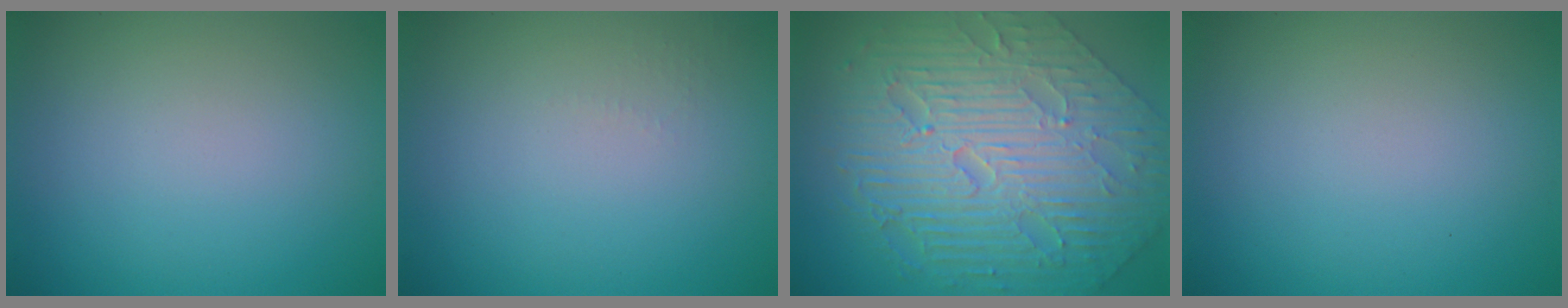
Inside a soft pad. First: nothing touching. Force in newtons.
{"total": 0.6, "press": 0.6, "slide": 0.3}
{"total": 11.2, "press": 7.3, "slide": 8.5}
{"total": 0.0}